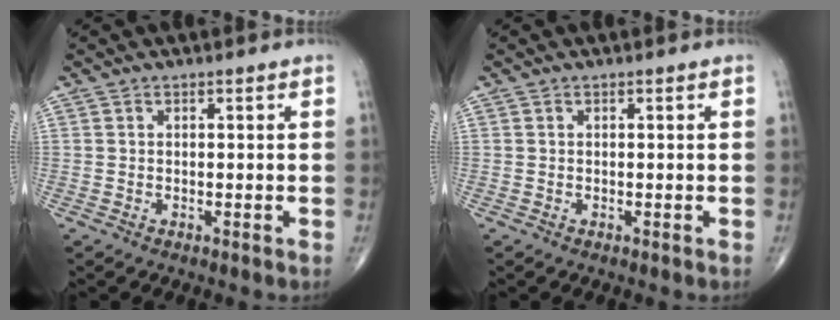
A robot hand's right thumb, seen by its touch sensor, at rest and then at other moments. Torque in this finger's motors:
{"motor_torque": [-0.04, 0.04, -0.01, 0.01, 0.00]}